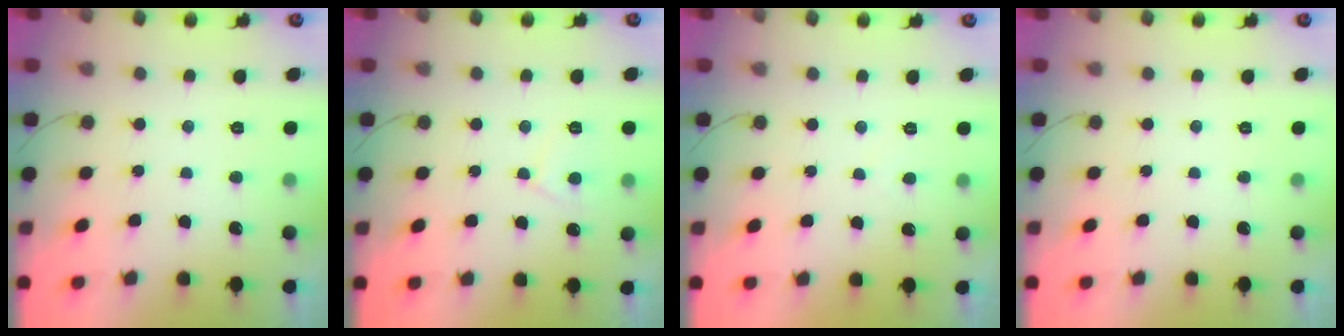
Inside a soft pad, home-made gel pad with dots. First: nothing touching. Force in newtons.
{"total": 4.5, "press": 4.5, "slide": 0.5}
{"total": 1.1, "press": 1.0, "slide": 0.4}
{"total": 0.0}